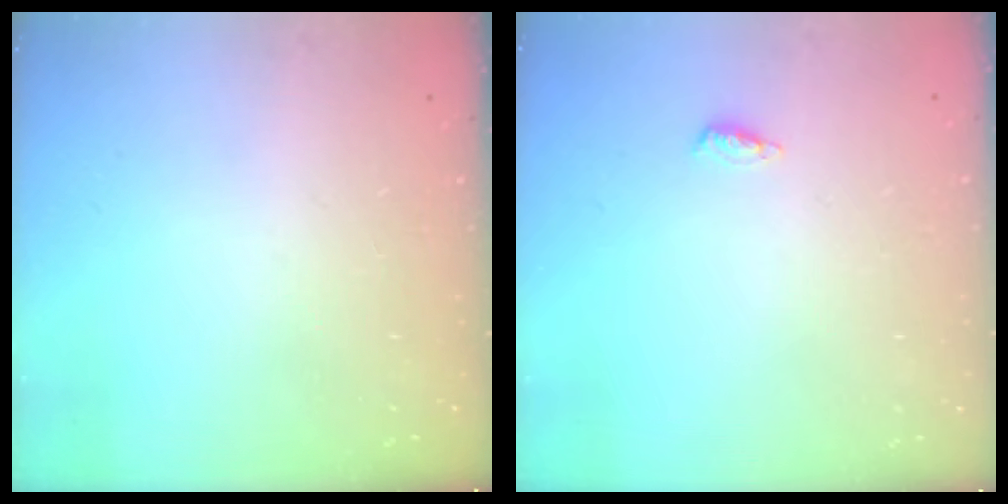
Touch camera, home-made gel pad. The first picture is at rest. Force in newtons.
{"total": 4.9, "press": 4.4, "slide": 2.0}